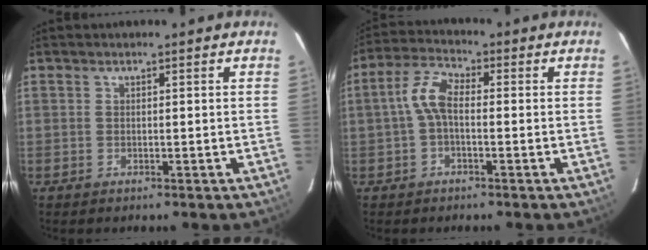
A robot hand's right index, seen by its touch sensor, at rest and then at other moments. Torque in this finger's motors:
{"motor_torque": [0.61, -0.20, 0.43, 0.12]}